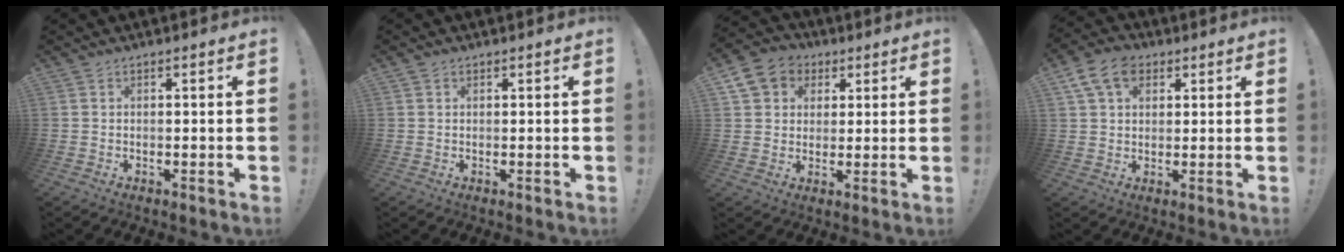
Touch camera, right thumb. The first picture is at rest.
{"total": 0.6, "force": [0.4, 0.5, 0.1], "torque": [0.003, -0.001, 0.007]}
{"total": 8.9, "force": [3.2, 7.8, 2.7], "torque": [-0.036, -0.015, 0.068]}
{"total": 10.4, "force": [4.7, 7.3, 5.7], "torque": [-0.093, -0.004, 0.091]}